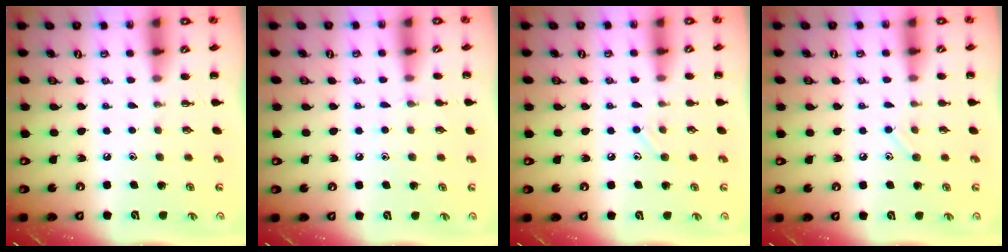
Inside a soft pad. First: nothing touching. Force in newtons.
{"total": 5.7, "press": 5.2, "slide": 2.2}
{"total": 6.4, "press": 6.2, "slide": 1.8}
{"total": 6.5, "press": 6.3, "slide": 1.7}